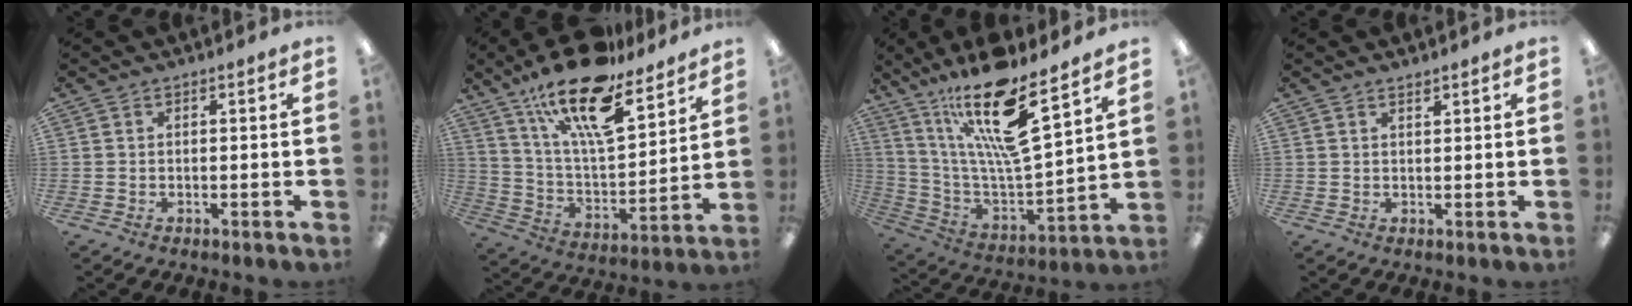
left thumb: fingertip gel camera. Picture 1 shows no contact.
{"total": 21.1, "force": [15.2, 6.9, 12.9], "torque": [-0.222, -0.091, 0.261]}
{"total": 19.8, "force": [13.6, 4.5, 13.6], "torque": [-0.257, -0.089, 0.226]}
{"total": 1.1, "force": [1.1, 0.1, 0.2], "torque": [-0.004, -0.002, 0.021]}